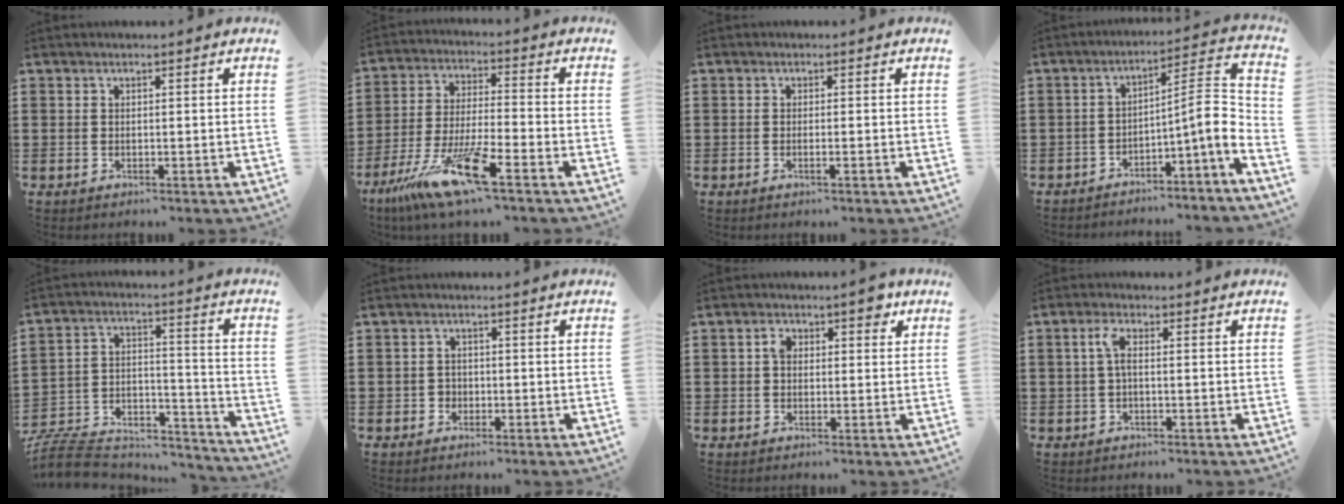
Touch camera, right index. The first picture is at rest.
{"total": 13.0, "force": [-8.9, 1.1, 9.3], "torque": [-0.197, -0.002, -0.167]}
{"total": 0.9, "force": [-0.5, -0.1, 0.8], "torque": [-0.012, -0.005, -0.009]}
{"total": 6.7, "force": [-1.6, 0.8, 6.5], "torque": [-0.100, -0.018, -0.039]}
{"total": 7.7, "force": [-7.1, 2.4, 1.9], "torque": [-0.047, 0.006, -0.140]}
{"total": 1.6, "force": [-0.8, 1.3, 0.2], "torque": [-0.010, 0.001, -0.018]}
{"total": 4.0, "force": [1.4, 2.1, 3.1], "torque": [-0.043, 0.001, 0.018]}
{"total": 2.9, "force": [0.0, 0.9, 2.7], "torque": [-0.061, 0.001, -0.003]}